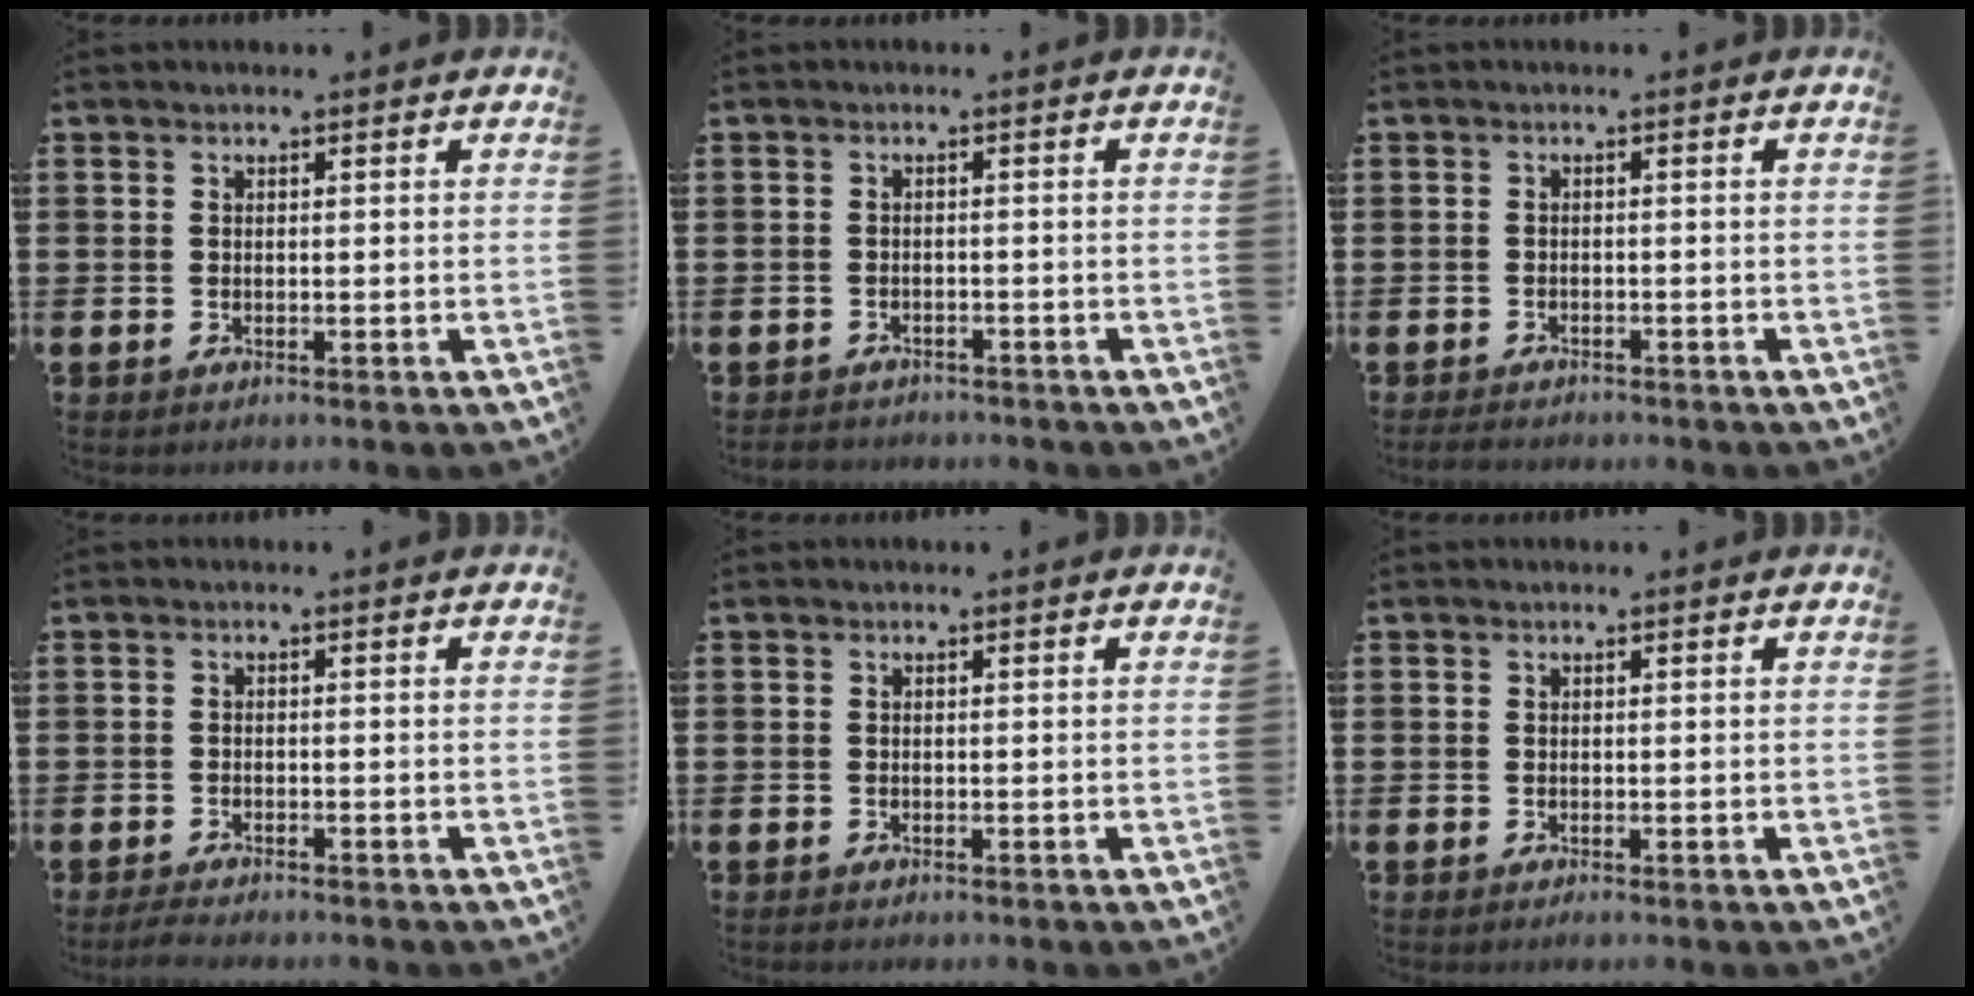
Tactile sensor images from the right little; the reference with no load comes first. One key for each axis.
{"total": 1.2, "fx": -1.2, "fy": 0.2, "fz": -0.1, "tx": -0.001, "ty": 0.002, "tz": -0.027}
{"total": 1.3, "fx": -1.2, "fy": 0.2, "fz": 0.3, "tx": -0.008, "ty": 0.002, "tz": -0.026}
{"total": 1.5, "fx": -1.4, "fy": 0.2, "fz": 0.6, "tx": -0.012, "ty": 0.003, "tz": -0.028}
{"total": 0.0}
{"total": 0.0}